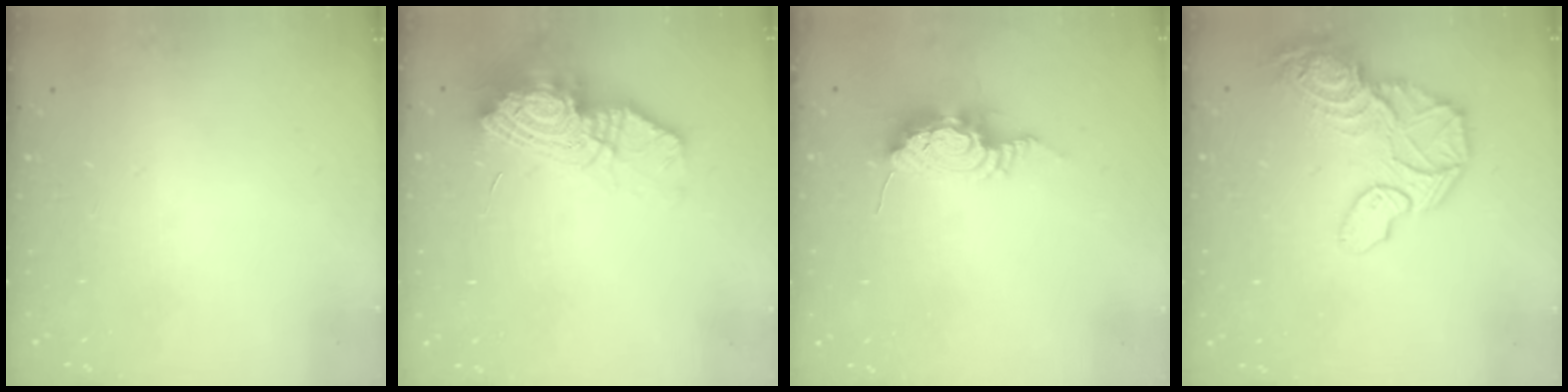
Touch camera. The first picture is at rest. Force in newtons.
{"total": 15.9, "press": 15.9, "slide": 1.2}
{"total": 9.1, "press": 9.1, "slide": 1.0}
{"total": 23.3, "press": 20.1, "slide": 11.9}